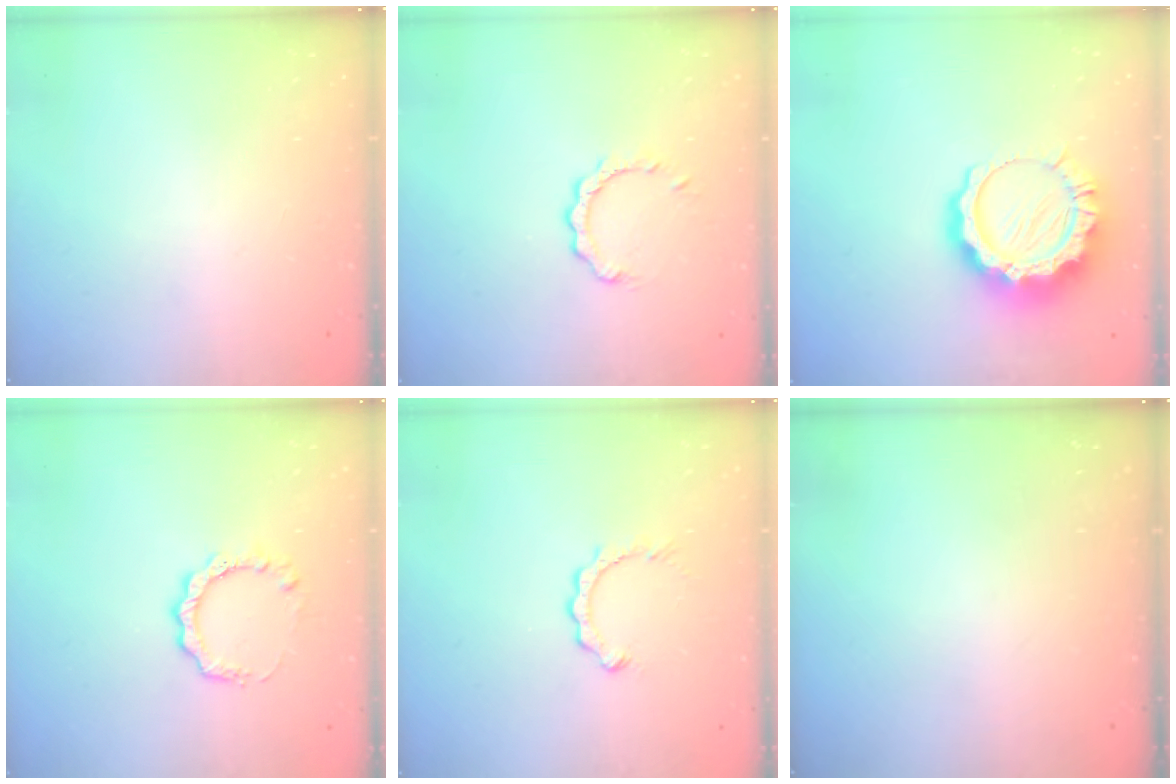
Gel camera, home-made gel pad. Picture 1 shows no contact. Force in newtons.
{"total": 3.2, "press": 3.1, "slide": 0.4}
{"total": 13.7, "press": 13.6, "slide": 1.2}
{"total": 6.0, "press": 6.0, "slide": 0.4}
{"total": 2.8, "press": 2.8, "slide": 0.3}
{"total": 0.0}